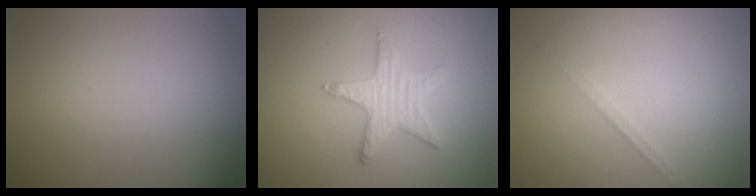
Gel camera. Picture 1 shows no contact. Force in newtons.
{"total": 3.1, "press": 2.9, "slide": 1.1}
{"total": 1.1, "press": 1.1, "slide": 0.2}